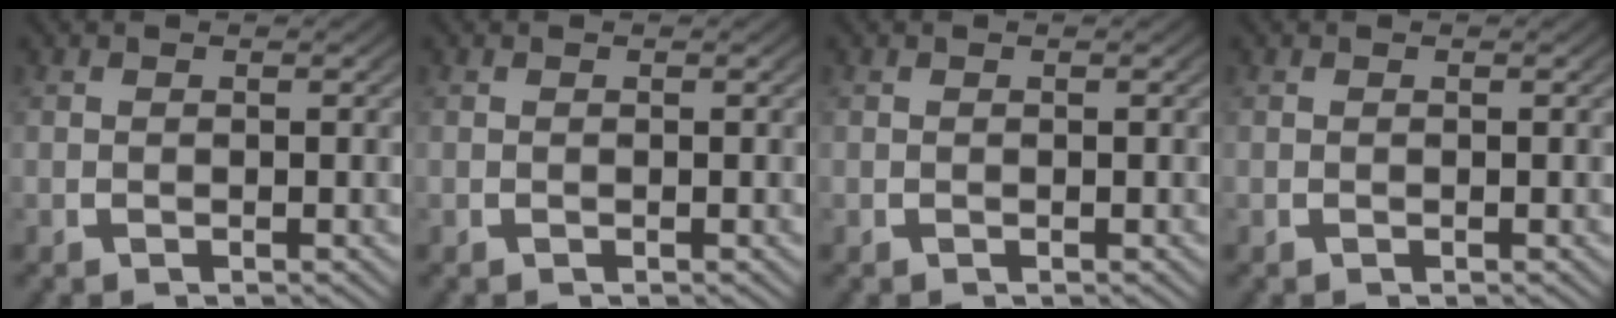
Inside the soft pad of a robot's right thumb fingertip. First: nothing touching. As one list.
[{"total": 0.0}, {"total": 0.0}, {"total": 0.0}]